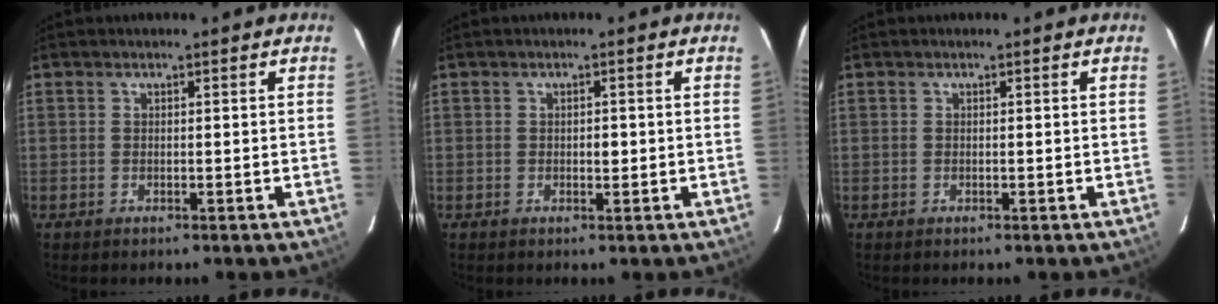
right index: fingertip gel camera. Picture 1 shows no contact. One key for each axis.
{"total": 1.1, "fx": -0.1, "fy": 0.5, "fz": 1.0, "tx": -0.015, "ty": 0.001, "tz": -0.001}
{"total": 0.0}